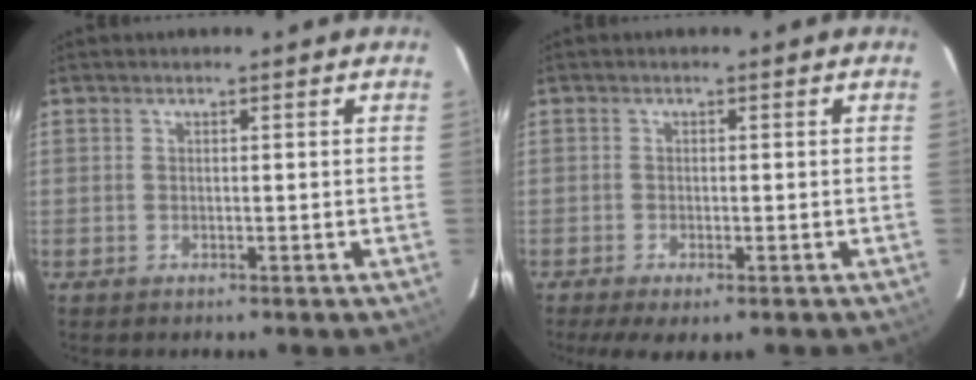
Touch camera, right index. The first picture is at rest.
{"total": 5.2, "force": [-3.4, 1.6, 3.6], "torque": [-0.082, -0.023, -0.055]}